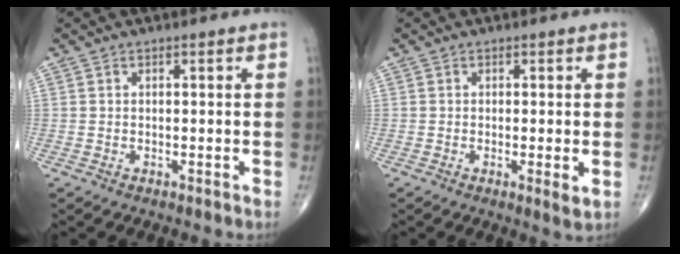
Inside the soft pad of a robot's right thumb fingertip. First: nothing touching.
{"total": 2.6, "force": [-0.4, 0.3, 2.5], "torque": [-0.044, -0.010, -0.010]}